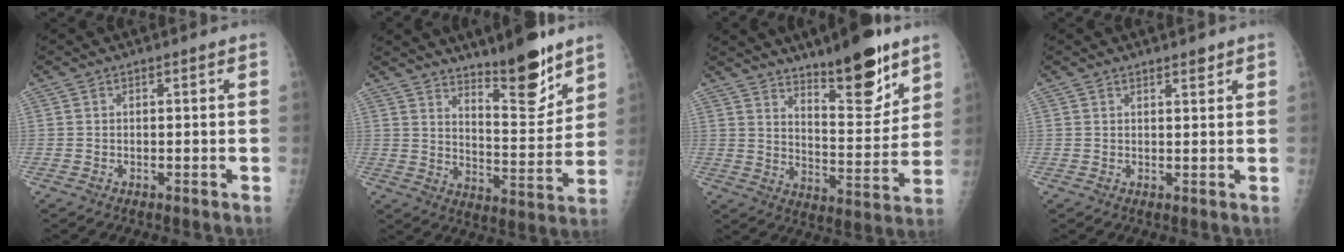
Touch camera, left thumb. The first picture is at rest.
{"total": 13.7, "force": [10.3, 3.5, 8.4], "torque": [-0.092, -0.087, 0.167]}
{"total": 15.3, "force": [10.7, 4.4, 10.0], "torque": [-0.112, -0.082, 0.174]}
{"total": 1.7, "force": [1.4, 0.5, 0.8], "torque": [-0.006, -0.009, 0.021]}